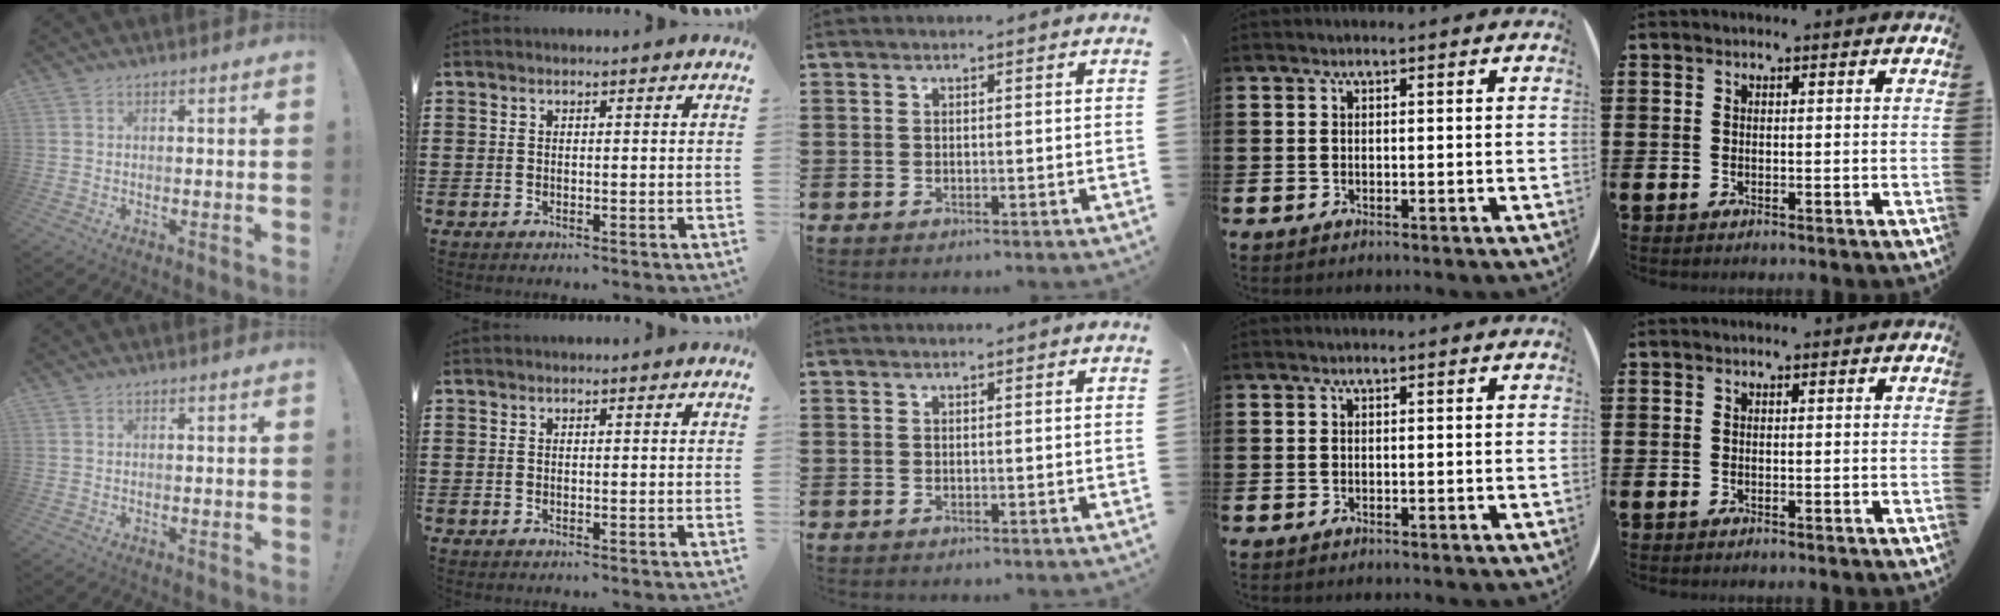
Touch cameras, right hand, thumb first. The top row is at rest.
{}